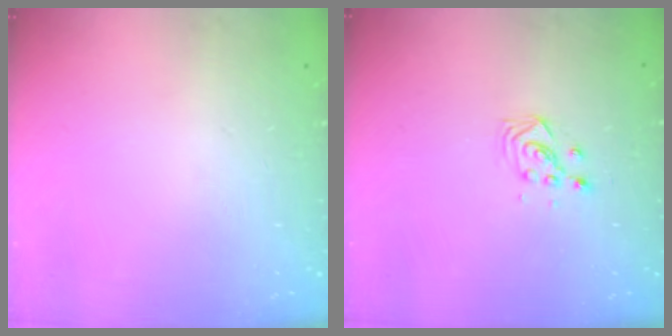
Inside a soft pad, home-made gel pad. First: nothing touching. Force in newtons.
{"total": 2.9, "press": 2.9, "slide": 0.4}